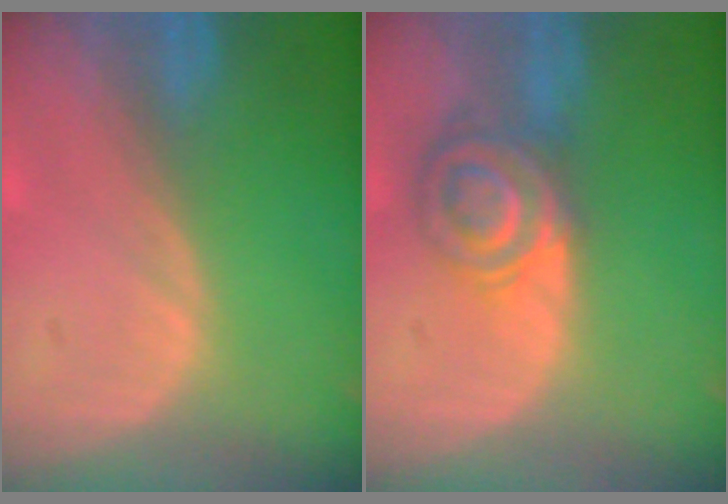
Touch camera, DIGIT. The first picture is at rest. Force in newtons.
{"total": 7.1, "press": 6.0, "slide": 3.8}